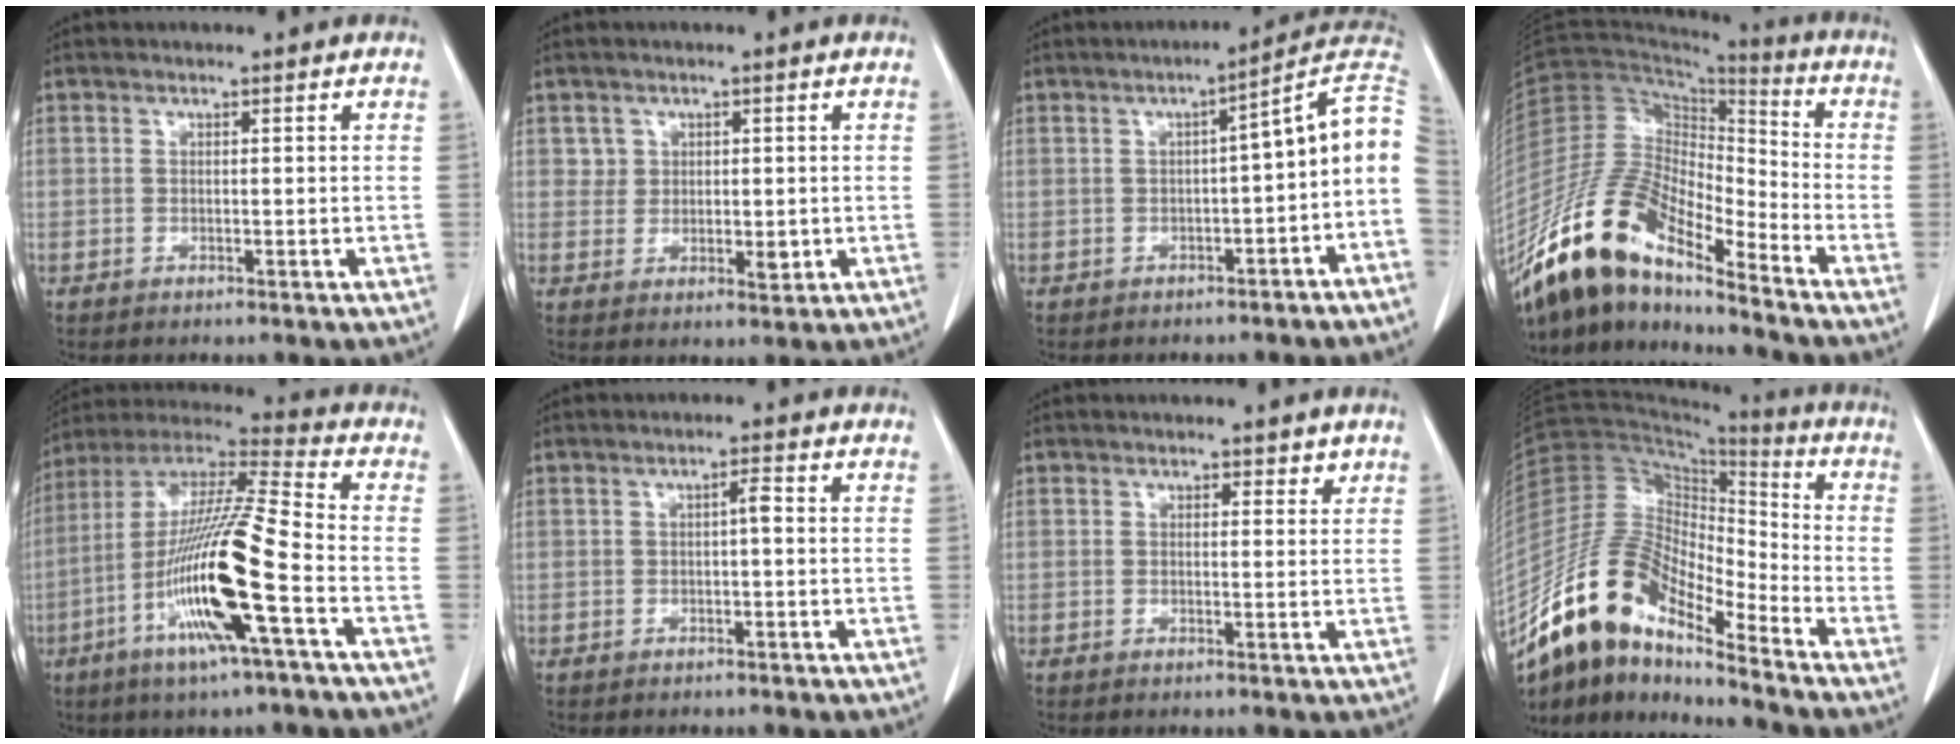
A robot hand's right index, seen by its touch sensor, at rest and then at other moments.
{"total": 3.3, "force": [0.8, 2.9, 1.4], "torque": [-0.013, -0.005, 0.015]}
{"total": 9.0, "force": [-1.7, 1.3, 8.8], "torque": [-0.106, 0.035, -0.030]}
{"total": 16.7, "force": [-13.0, 4.3, 9.6], "torque": [-0.188, 0.022, -0.241]}
{"total": 19.2, "force": [-6.3, 0.5, 18.2], "torque": [-0.368, -0.017, -0.124]}
{"total": 1.5, "force": [0.0, 0.2, 1.5], "torque": [-0.022, 0.005, 0.000]}
{"total": 1.5, "force": [1.1, 0.9, 0.4], "torque": [0.003, -0.004, 0.009]}
{"total": 14.7, "force": [-11.5, 4.1, 8.1], "torque": [-0.155, 0.039, -0.213]}